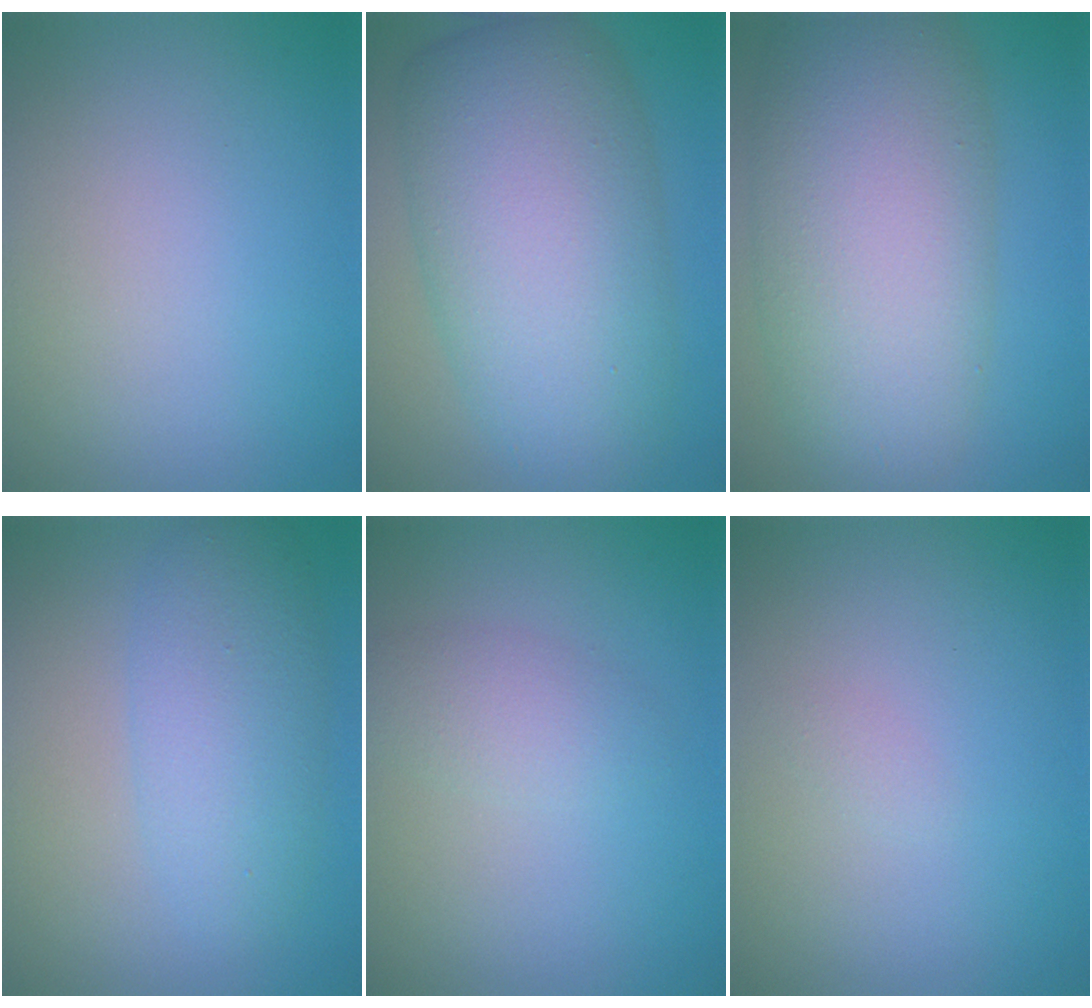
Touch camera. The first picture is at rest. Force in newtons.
{"total": 11.4, "press": 11.4, "slide": 0.2}
{"total": 11.4, "press": 11.4, "slide": 0.5}
{"total": 4.8, "press": 4.8, "slide": 0.1}
{"total": 2.2, "press": 2.2, "slide": 0.1}
{"total": 0.6, "press": 0.6, "slide": 0.1}